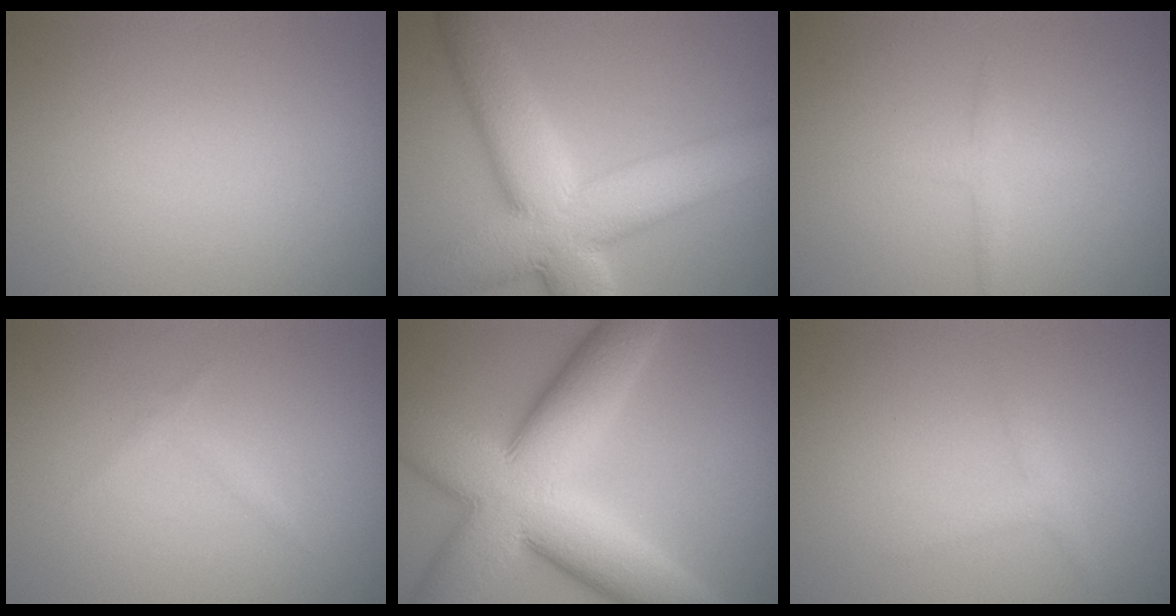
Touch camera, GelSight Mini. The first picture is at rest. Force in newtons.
{"total": 12.1, "press": 12.1, "slide": 0.9}
{"total": 1.3, "press": 1.3, "slide": 0.0}
{"total": 0.8, "press": 0.8, "slide": 0.1}
{"total": 14.1, "press": 14.1, "slide": 0.6}
{"total": 1.3, "press": 1.3, "slide": 0.1}